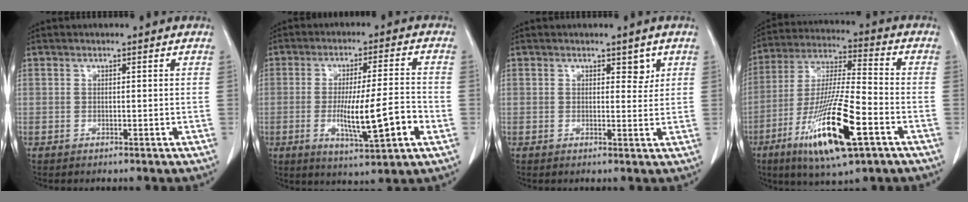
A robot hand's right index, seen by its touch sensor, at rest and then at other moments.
{"total": 11.8, "force": [-2.9, 0.7, 11.4], "torque": [-0.188, -0.009, -0.044]}
{"total": 2.1, "force": [1.2, 1.2, 1.3], "torque": [-0.009, -0.005, 0.016]}
{"total": 18.0, "force": [-7.8, 2.3, 16.0], "torque": [-0.322, -0.031, -0.138]}